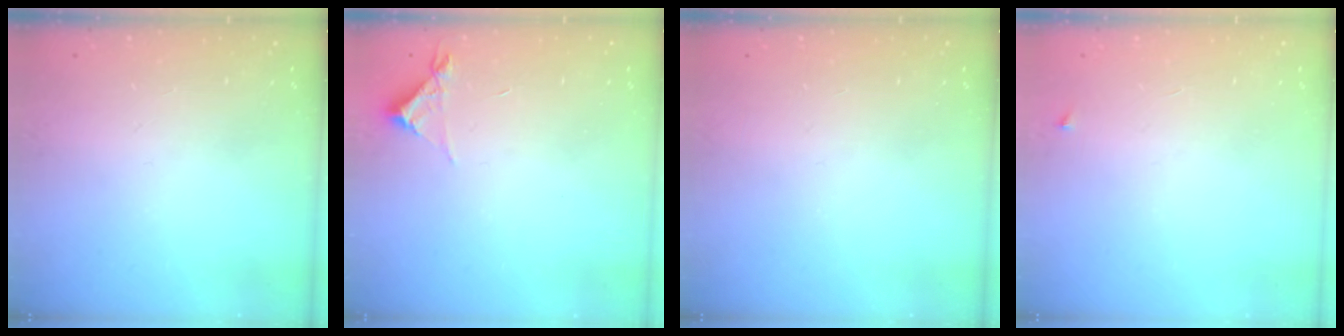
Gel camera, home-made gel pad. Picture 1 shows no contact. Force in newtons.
{"total": 4.4, "press": 4.4, "slide": 0.4}
{"total": 0.0}
{"total": 2.3, "press": 2.3, "slide": 0.3}